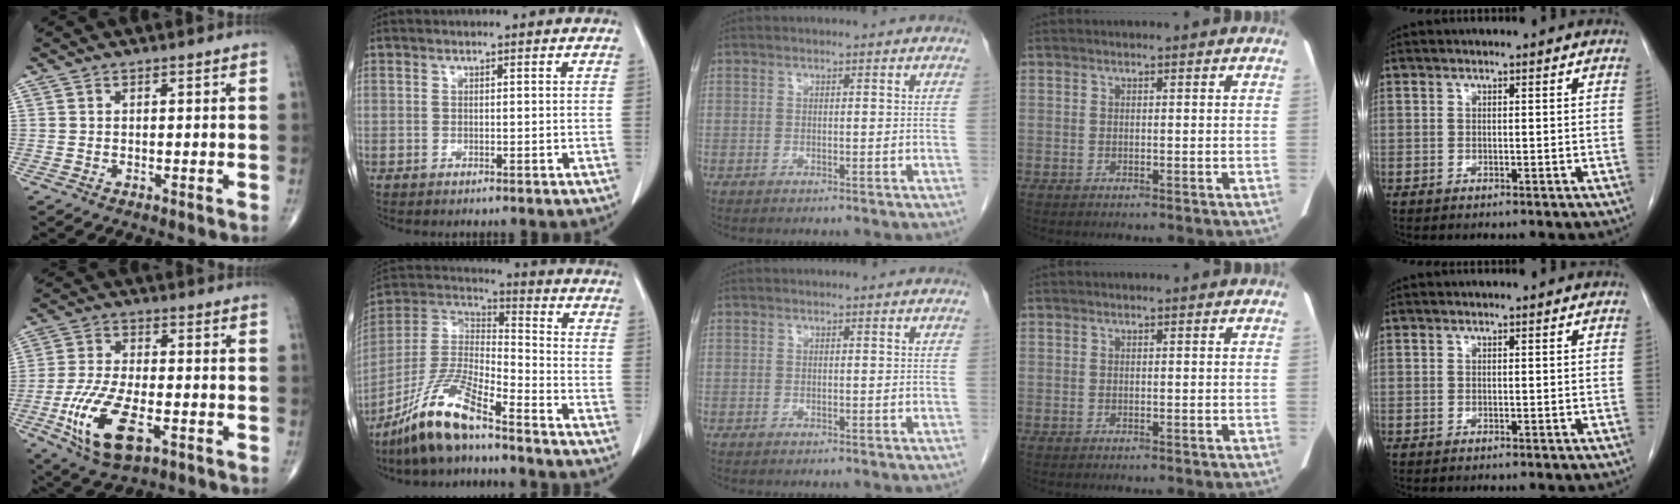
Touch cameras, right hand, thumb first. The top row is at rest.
{"thumb": {"total": 14.1, "force": [-5.1, 6.2, 11.6], "torque": [-0.237, 0.005, -0.088]}, "index": {"total": 13.1, "force": [-9.7, 2.1, 8.6], "torque": [-0.184, -0.004, -0.185]}}